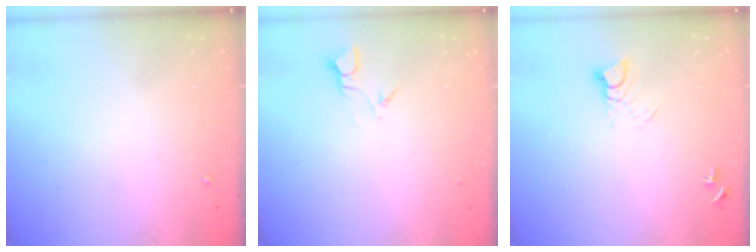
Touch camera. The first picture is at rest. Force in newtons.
{"total": 2.7, "press": 2.7, "slide": 0.3}
{"total": 4.6, "press": 4.5, "slide": 0.5}